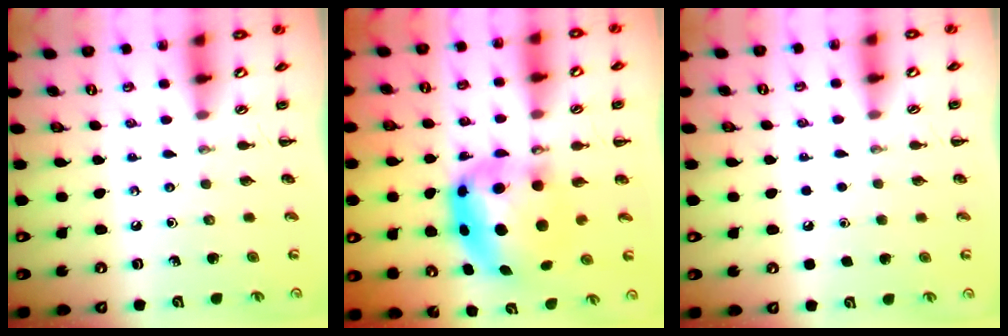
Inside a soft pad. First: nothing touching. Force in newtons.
{"total": 7.5, "press": 7.3, "slide": 1.7}
{"total": 1.7, "press": 1.7, "slide": 0.1}